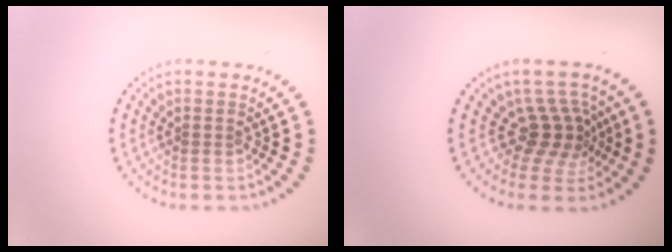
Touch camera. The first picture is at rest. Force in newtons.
{"total": 3.3, "press": 2.3, "slide": 2.4}